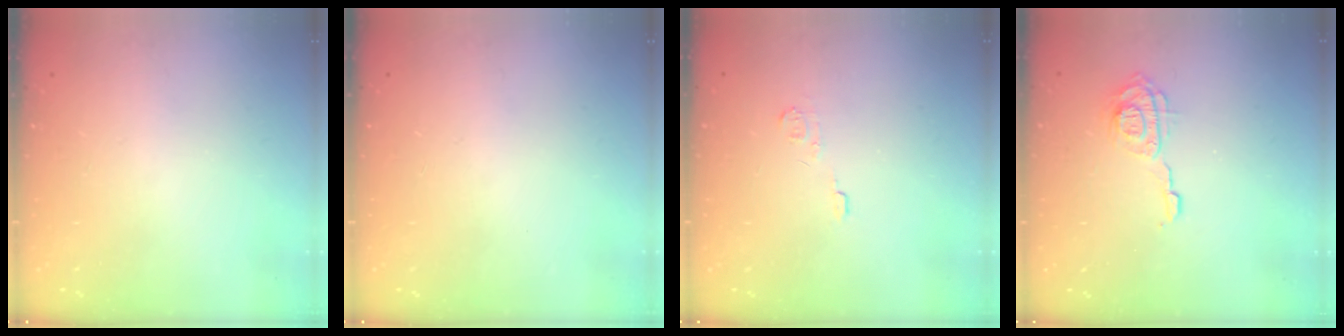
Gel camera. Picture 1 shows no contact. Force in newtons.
{"total": 0.0}
{"total": 3.8, "press": 3.8, "slide": 0.5}
{"total": 9.5, "press": 9.4, "slide": 0.6}